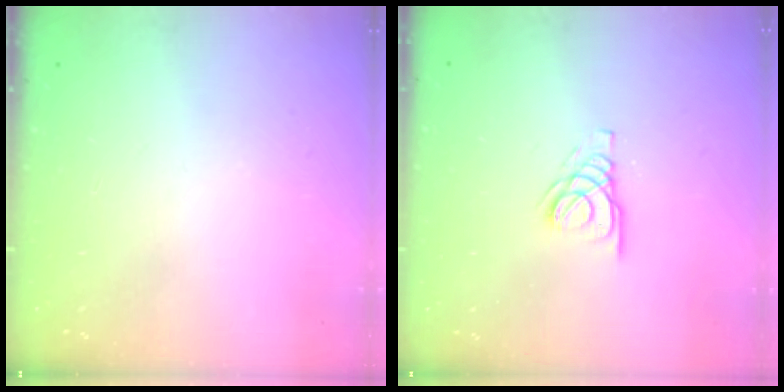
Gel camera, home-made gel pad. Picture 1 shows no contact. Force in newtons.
{"total": 2.8, "press": 2.8, "slide": 0.3}